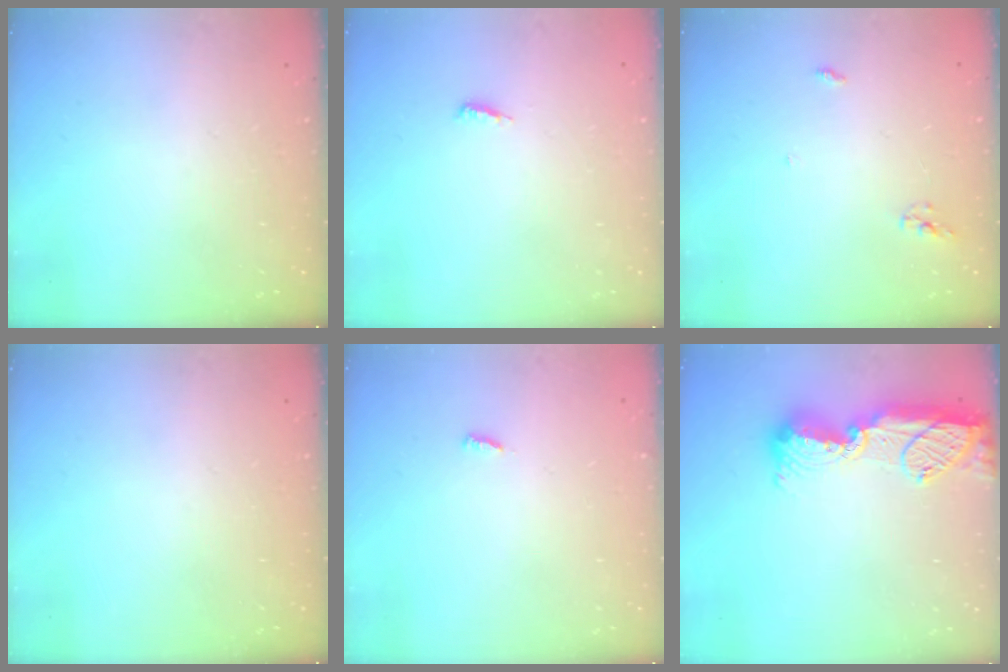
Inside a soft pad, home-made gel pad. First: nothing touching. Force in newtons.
{"total": 3.9, "press": 3.9, "slide": 0.4}
{"total": 3.7, "press": 3.7, "slide": 0.1}
{"total": 0.0}
{"total": 3.0, "press": 3.0, "slide": 0.0}
{"total": 17.2, "press": 16.2, "slide": 5.8}